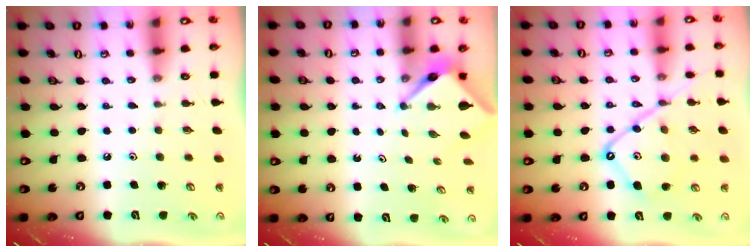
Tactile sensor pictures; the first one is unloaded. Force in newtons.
{"total": 3.9, "press": 3.9, "slide": 0.2}
{"total": 15.8, "press": 15.7, "slide": 1.6}